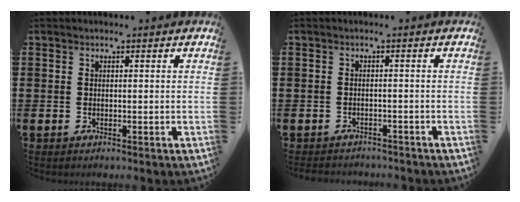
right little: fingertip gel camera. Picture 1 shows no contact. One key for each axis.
{"total": 1.2, "fx": -1.2, "fy": 0.2, "fz": -0.1, "tx": -0.003, "ty": 0.003, "tz": -0.026}